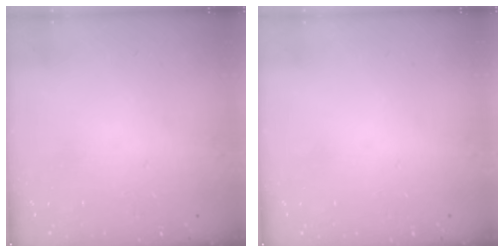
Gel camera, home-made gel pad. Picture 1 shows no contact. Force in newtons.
{"total": 0.0}